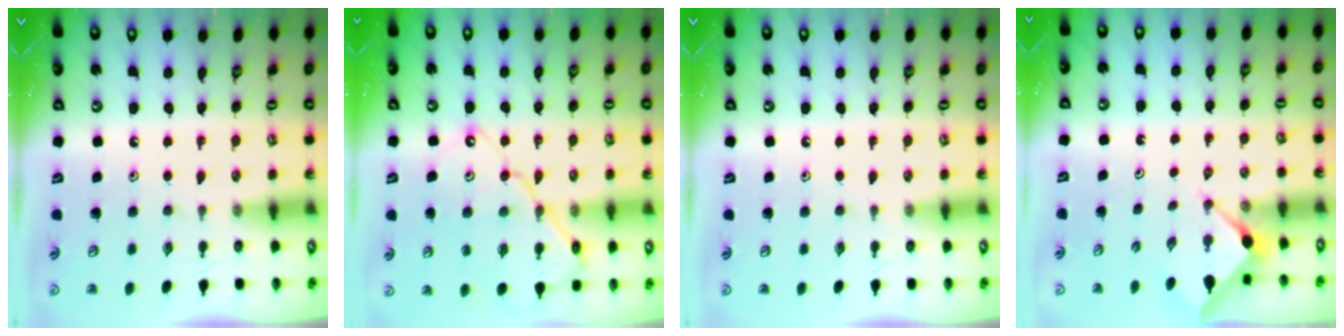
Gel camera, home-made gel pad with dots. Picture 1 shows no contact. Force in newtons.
{"total": 12.8, "press": 12.7, "slide": 1.2}
{"total": 0.0}
{"total": 2.9, "press": 2.9, "slide": 0.4}